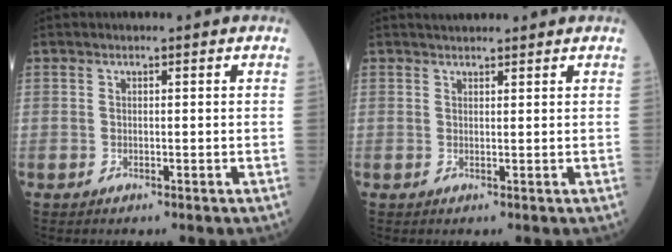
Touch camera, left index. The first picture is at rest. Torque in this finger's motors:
{"motor_torque": [-0.06, 0.00, -0.02, 0.00]}